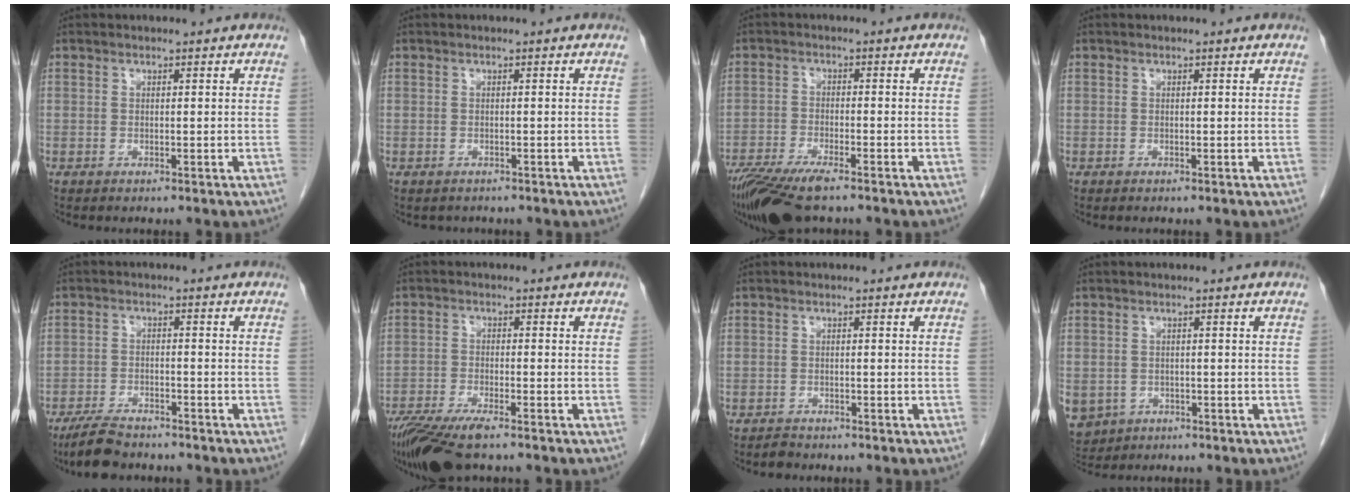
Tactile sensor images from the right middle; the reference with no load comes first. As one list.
[{"total": 1.4, "force": [-1.1, 0.7, 0.1], "torque": [-0.012, -0.002, -0.015]}, {"total": 10.0, "force": [-7.6, 1.8, 6.3], "torque": [-0.109, -0.022, -0.129]}, {"total": 0.0}, {"total": 6.2, "force": [-5.4, 1.6, 2.8], "torque": [-0.057, -0.014, -0.097]}, {"total": 9.3, "force": [-7.0, 1.7, 5.9], "torque": [-0.102, -0.021, -0.121]}, {"total": 1.1, "force": [-1.1, 0.4, 0.0], "torque": [-0.006, -0.002, -0.020]}, {"total": 8.9, "force": [-3.9, 7.5, 2.9], "torque": [-0.093, -0.002, -0.053]}]